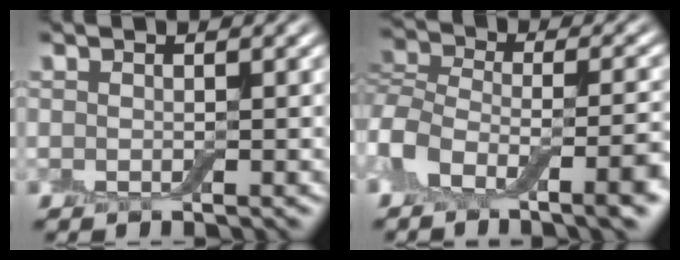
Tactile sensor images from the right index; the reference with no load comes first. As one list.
[{"total": 7.9, "force": [-4.6, 3.6, 5.3], "torque": [-0.089, -0.002, -0.091]}]